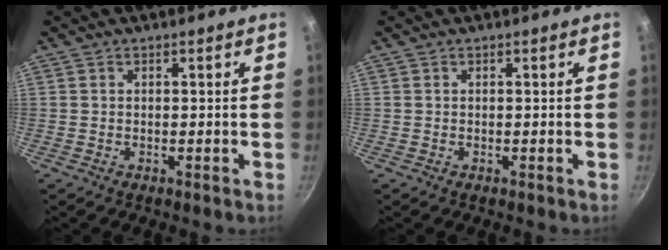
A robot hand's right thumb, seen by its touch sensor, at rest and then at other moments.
{"total": 0.0}